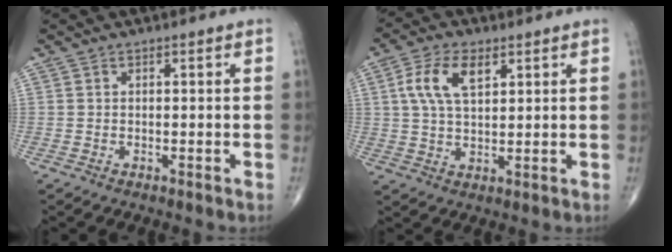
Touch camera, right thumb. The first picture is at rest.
{"total": 8.4, "force": [3.1, 4.3, 6.5], "torque": [-0.128, -0.001, 0.057]}